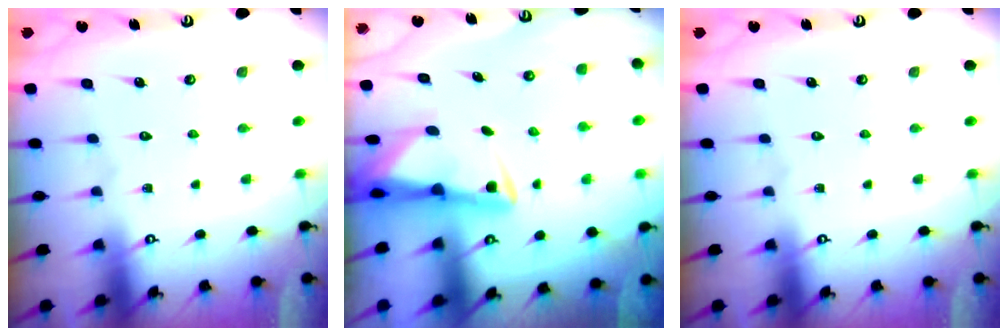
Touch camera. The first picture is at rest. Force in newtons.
{"total": 2.9, "press": 2.9, "slide": 0.4}
{"total": 0.0}